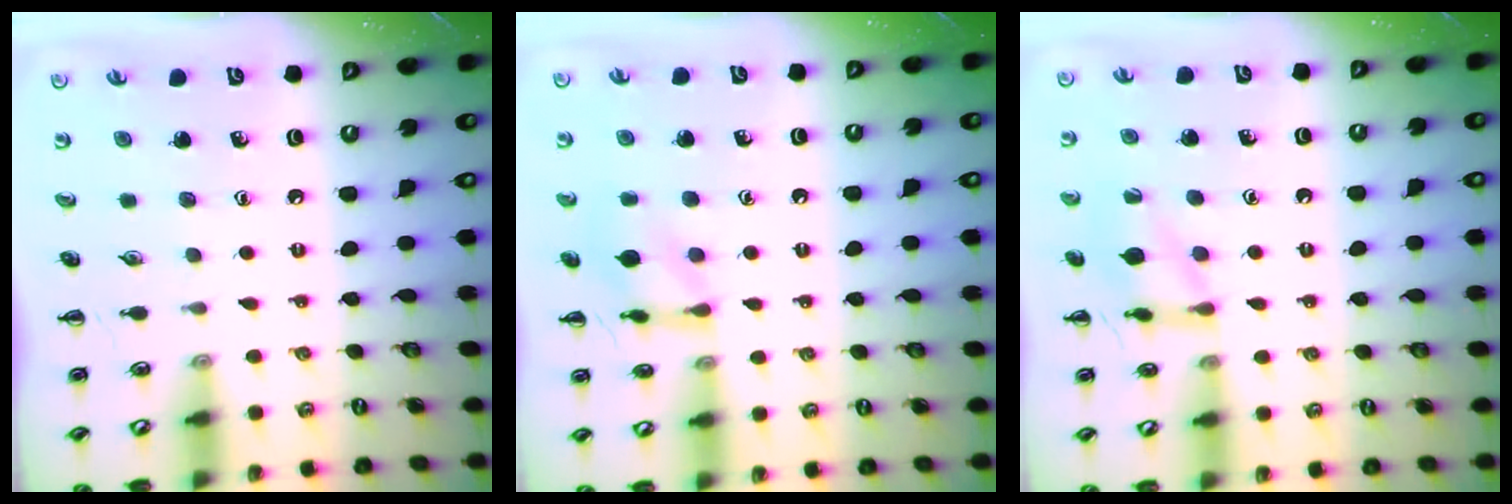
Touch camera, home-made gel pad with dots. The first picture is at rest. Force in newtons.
{"total": 9.4, "press": 9.4, "slide": 0.7}
{"total": 11.9, "press": 11.9, "slide": 0.9}